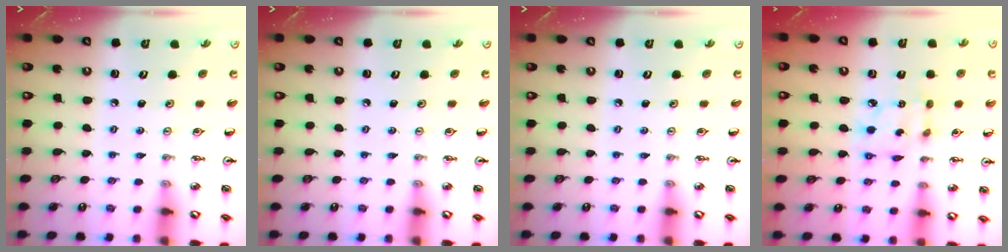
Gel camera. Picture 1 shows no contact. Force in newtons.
{"total": 0.0}
{"total": 0.0}
{"total": 6.9, "press": 6.9, "slide": 0.4}